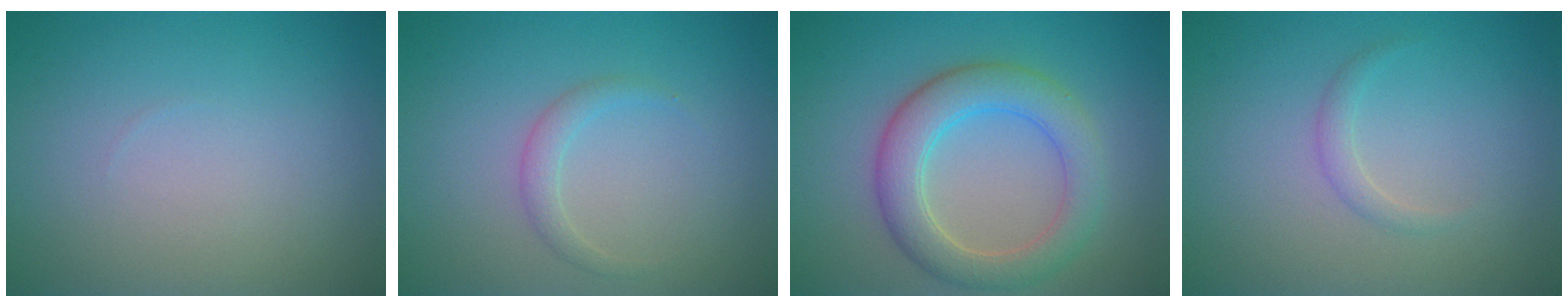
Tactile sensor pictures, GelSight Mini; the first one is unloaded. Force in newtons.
{"total": 1.4, "press": 1.4, "slide": 0.1}
{"total": 5.3, "press": 5.3, "slide": 0.3}
{"total": 1.1, "press": 1.1, "slide": 0.1}